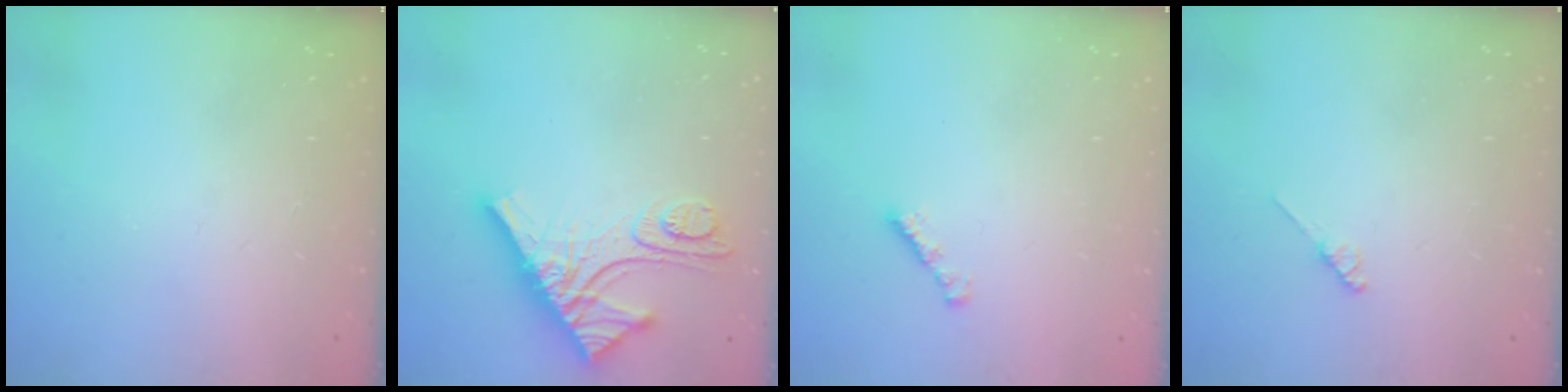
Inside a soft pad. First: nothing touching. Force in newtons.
{"total": 13.4, "press": 13.4, "slide": 1.1}
{"total": 1.9, "press": 1.9, "slide": 0.5}
{"total": 2.0, "press": 1.9, "slide": 0.3}